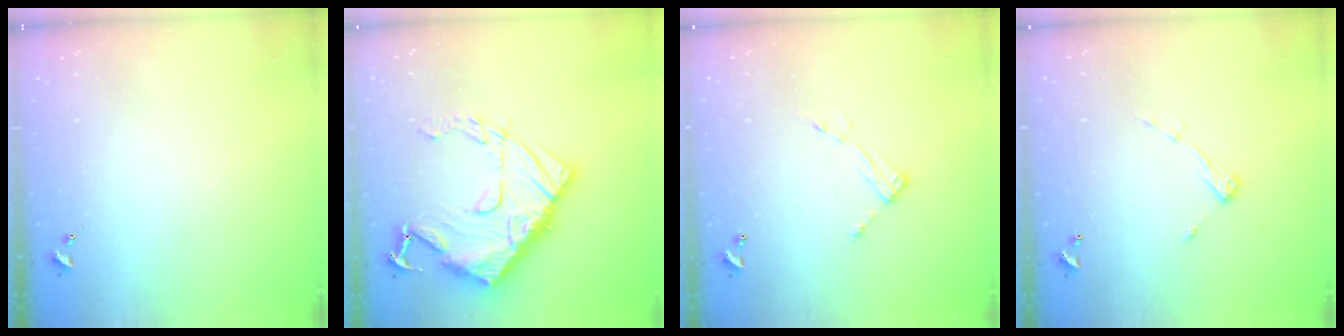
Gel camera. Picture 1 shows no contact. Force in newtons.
{"total": 22.1, "press": 22.0, "slide": 2.0}
{"total": 6.6, "press": 6.6, "slide": 0.2}
{"total": 6.7, "press": 6.7, "slide": 0.3}